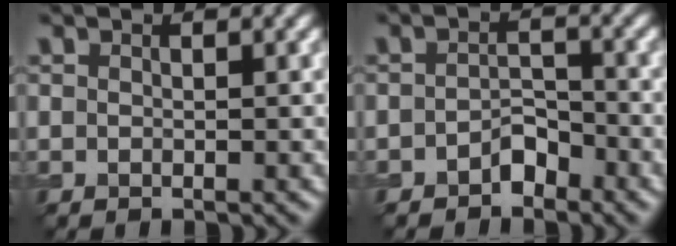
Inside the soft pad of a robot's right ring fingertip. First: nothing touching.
{"total": 2.0, "force": [-1.5, 1.0, 0.8], "torque": [-0.012, 0.008, -0.027]}